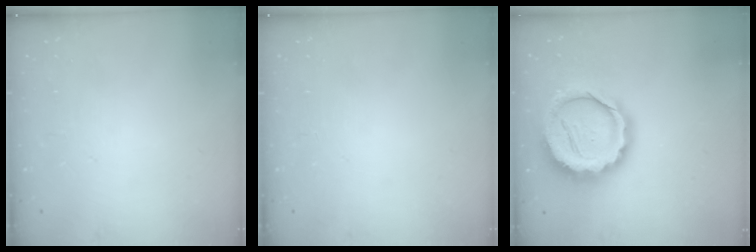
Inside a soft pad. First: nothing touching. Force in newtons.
{"total": 0.0}
{"total": 18.3, "press": 18.0, "slide": 3.6}